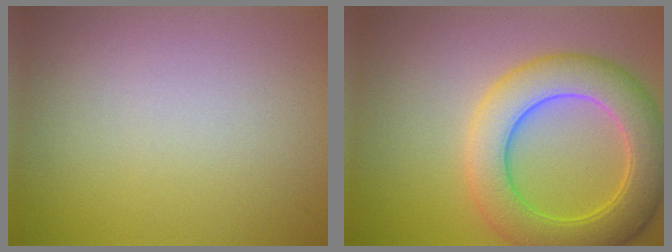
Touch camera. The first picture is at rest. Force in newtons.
{"total": 7.4, "press": 7.4, "slide": 0.2}